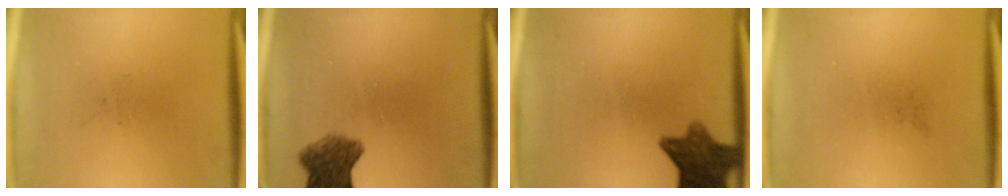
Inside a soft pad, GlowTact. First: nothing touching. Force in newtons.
{"total": 6.4}
{"total": 9.8}
{"total": 0.0}